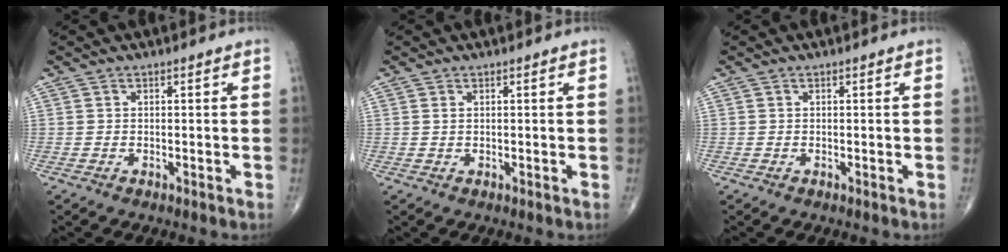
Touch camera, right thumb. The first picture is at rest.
{"total": 0.7, "force": [0.3, 0.4, 0.5], "torque": [-0.012, 0.004, 0.007]}
{"total": 0.0}